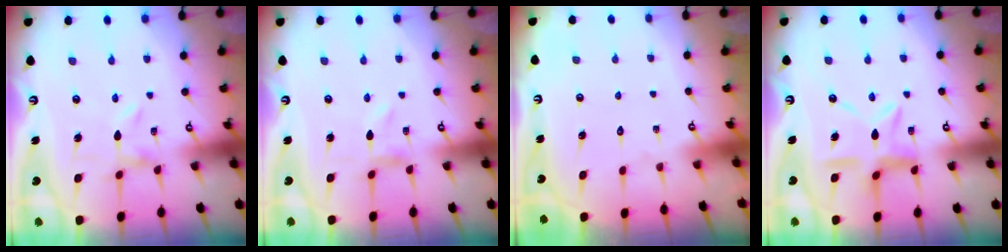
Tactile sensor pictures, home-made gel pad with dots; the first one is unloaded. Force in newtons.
{"total": 0.0}
{"total": 1.6, "press": 1.6, "slide": 0.1}
{"total": 9.9, "press": 9.9, "slide": 0.9}